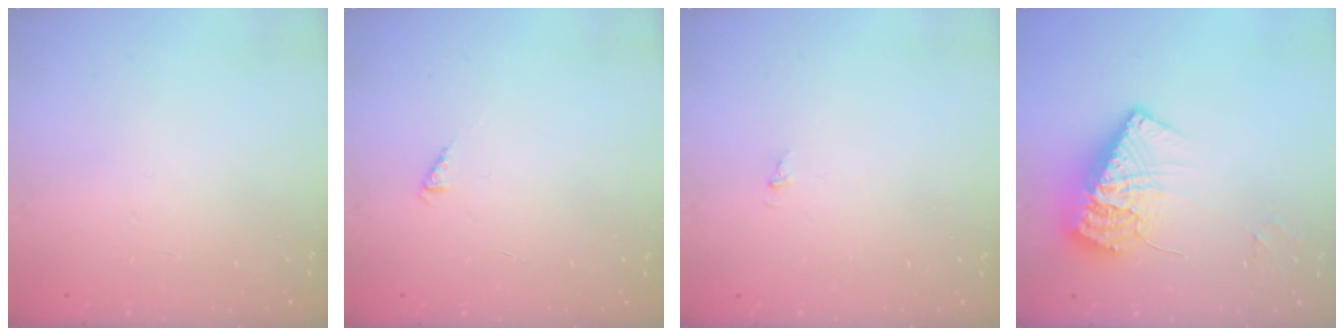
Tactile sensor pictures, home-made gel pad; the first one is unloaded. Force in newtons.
{"total": 0.0}
{"total": 0.7, "press": 0.7, "slide": 0.0}
{"total": 14.2, "press": 14.2, "slide": 1.3}